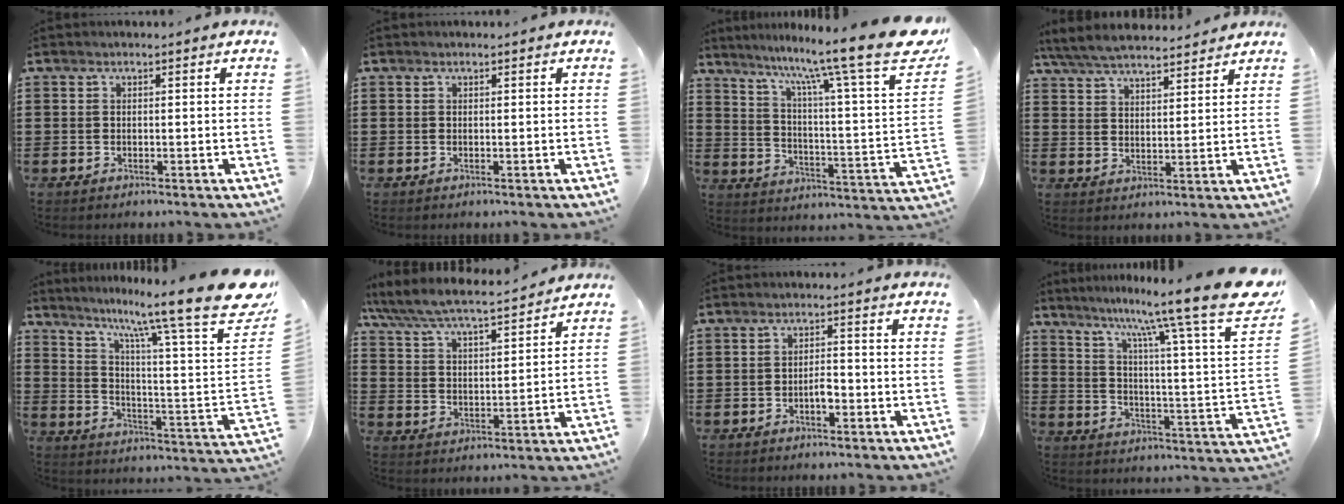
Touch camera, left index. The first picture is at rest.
{"total": 0.0}
{"total": 13.4, "force": [10.3, -0.3, 8.5], "torque": [-0.165, -0.077, 0.156]}
{"total": 5.8, "force": [5.4, 0.9, 1.8], "torque": [-0.054, -0.017, 0.098]}
{"total": 15.2, "force": [10.8, 0.3, 10.7], "torque": [-0.198, -0.076, 0.164]}
{"total": 5.9, "force": [5.6, 0.2, 1.8], "torque": [-0.060, -0.035, 0.091]}
{"total": 2.6, "force": [-0.9, 0.9, 2.3], "torque": [-0.043, 0.005, -0.018]}
{"total": 13.5, "force": [10.5, -0.7, 8.4], "torque": [-0.172, -0.075, 0.162]}